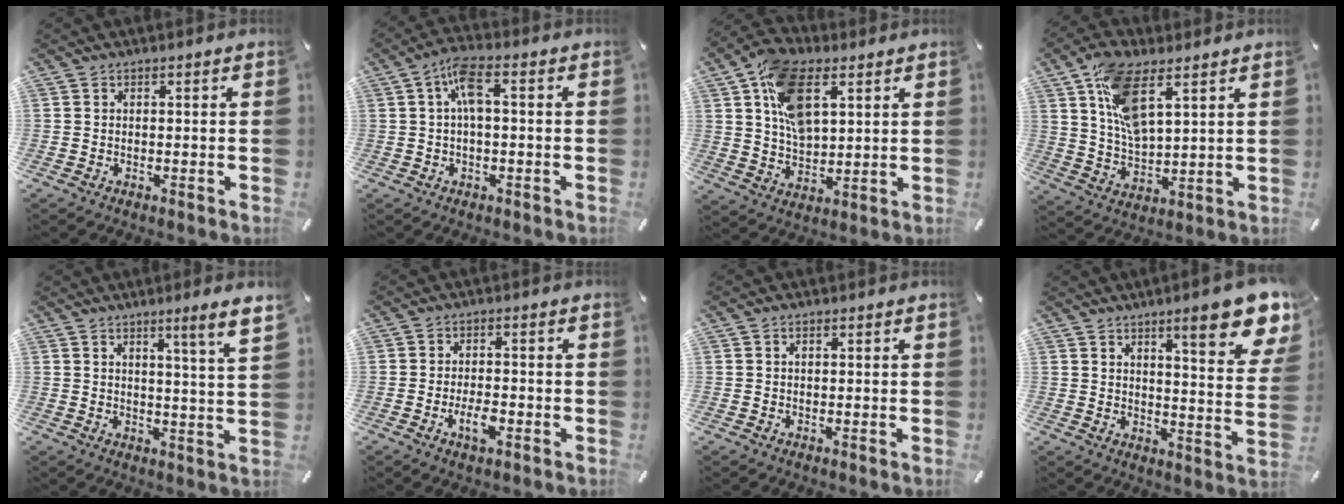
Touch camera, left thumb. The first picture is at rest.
{"total": 6.7, "force": [0.4, 2.6, 6.2], "torque": [-0.122, 0.014, 0.006]}
{"total": 14.4, "force": [5.6, 9.2, 9.5], "torque": [-0.184, -0.007, 0.101]}
{"total": 12.3, "force": [6.4, 5.3, 9.0], "torque": [-0.190, -0.017, 0.117]}
{"total": 7.3, "force": [4.6, -0.4, 5.7], "torque": [-0.087, -0.030, 0.069]}
{"total": 4.9, "force": [-2.0, 2.2, 3.9], "torque": [-0.082, 0.004, -0.038]}
{"total": 0.9, "force": [0.3, 0.4, 0.7], "torque": [-0.014, 0.003, 0.005]}
{"total": 15.1, "force": [9.7, 3.6, 11.0], "torque": [-0.148, -0.063, 0.154]}